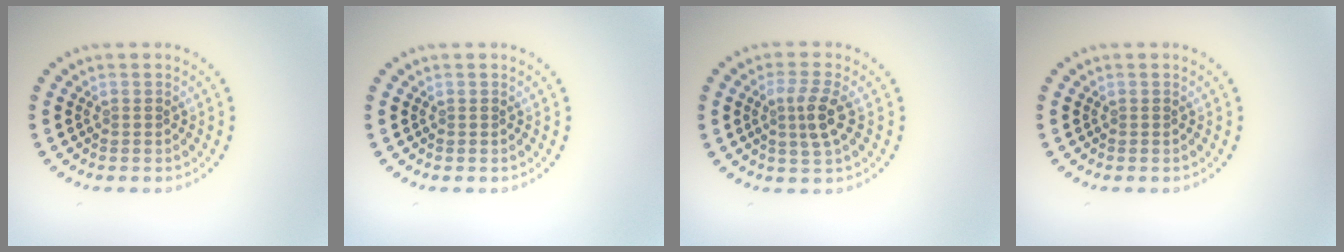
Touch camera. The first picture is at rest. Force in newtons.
{"total": 0.0}
{"total": 2.7, "press": 2.5, "slide": 1.1}
{"total": 0.0}